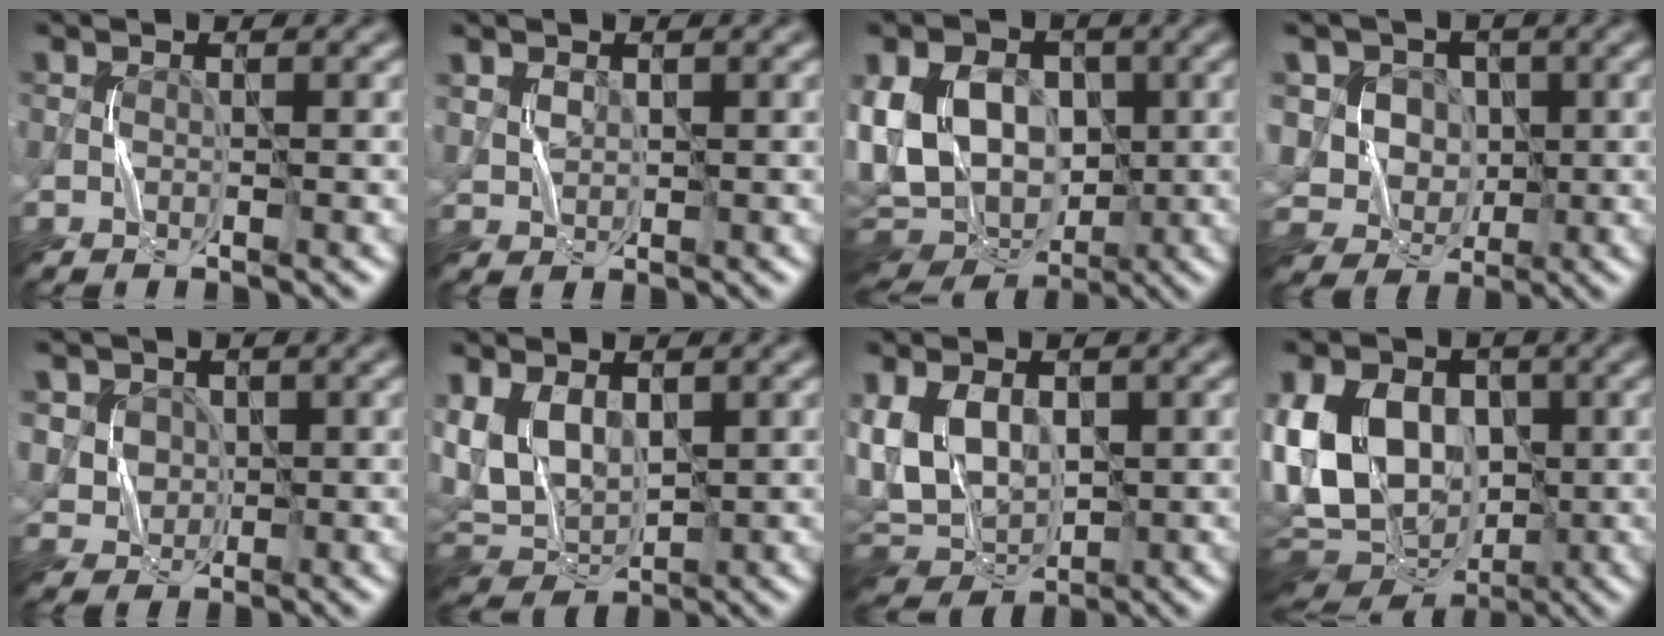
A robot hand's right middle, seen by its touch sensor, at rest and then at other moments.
{"total": 0.8, "force": [0.7, 0.5, 0.0], "torque": [0.005, -0.001, 0.019]}
{"total": 13.1, "force": [0.6, 9.8, 8.7], "torque": [-0.174, 0.004, 0.021]}
{"total": 6.2, "force": [1.3, 5.7, 1.8], "torque": [-0.022, 0.019, 0.012]}
{"total": 4.0, "force": [1.4, 3.6, 1.1], "torque": [-0.018, 0.018, 0.021]}
{"total": 4.6, "force": [1.3, 3.0, 3.2], "torque": [-0.072, -0.003, 0.028]}
{"total": 6.3, "force": [0.7, 4.4, 4.5], "torque": [-0.093, -0.001, 0.008]}
{"total": 15.8, "force": [0.1, 11.5, 10.9], "torque": [-0.225, 0.008, 0.010]}